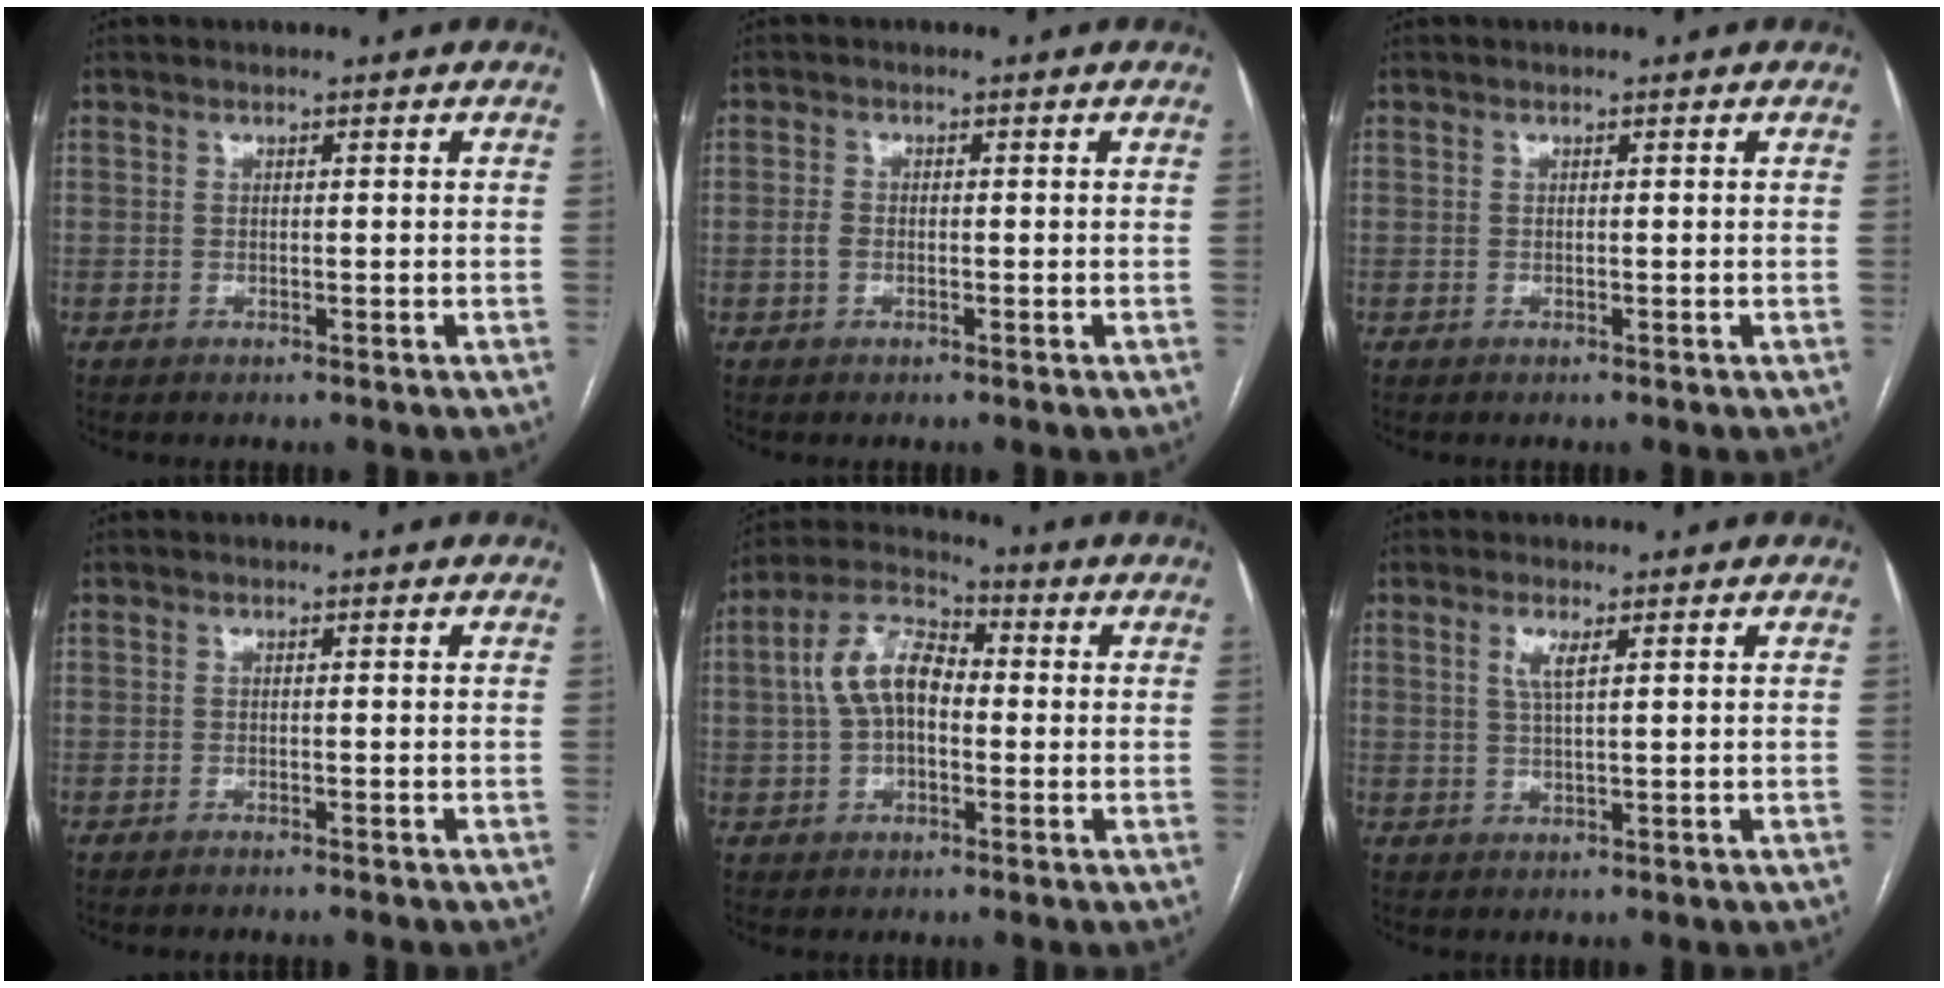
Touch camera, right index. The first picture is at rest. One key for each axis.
{"total": 1.5, "fx": -0.3, "fy": 1.1, "fz": 0.9, "tx": -0.019, "ty": 0.004, "tz": -0.004}
{"total": 0.0}
{"total": 2.6, "fx": -2.4, "fy": -0.1, "fz": 1.0, "tx": -0.014, "ty": -0.001, "tz": -0.031}
{"total": 9.2, "fx": 0.3, "fy": 5.4, "fz": 7.5, "tx": -0.161, "ty": 0.035, "tz": -0.001}
{"total": 2.6, "fx": 1.1, "fy": 0.2, "fz": 2.4, "tx": -0.056, "ty": -0.001, "tz": 0.023}